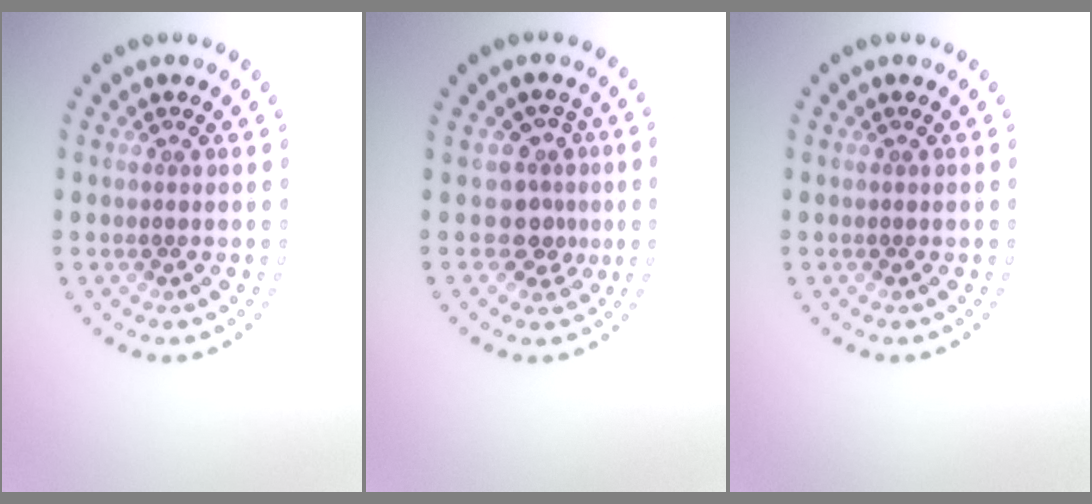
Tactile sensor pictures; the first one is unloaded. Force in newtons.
{"total": 2.8, "press": 2.0, "slide": 2.0}
{"total": 0.0}